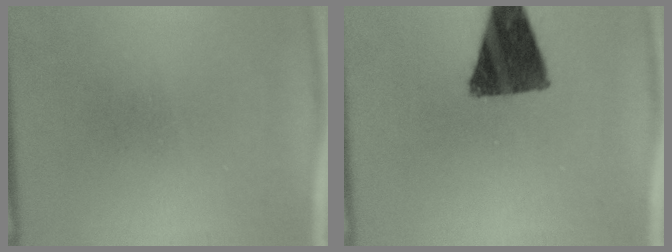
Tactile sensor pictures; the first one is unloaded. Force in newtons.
{"total": 12.3}